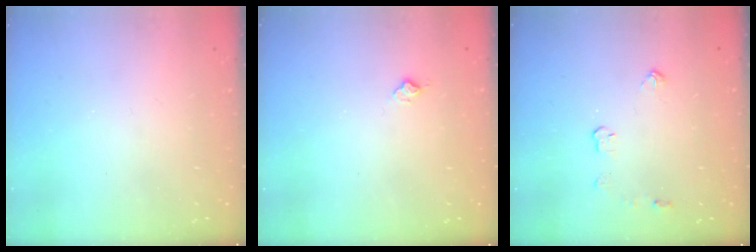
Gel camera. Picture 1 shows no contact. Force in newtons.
{"total": 5.9, "press": 5.9, "slide": 0.7}
{"total": 3.7, "press": 3.6, "slide": 0.6}